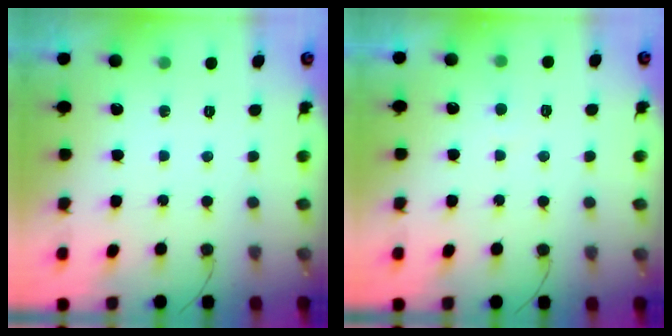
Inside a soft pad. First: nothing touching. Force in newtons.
{"total": 2.5, "press": 2.5, "slide": 0.1}